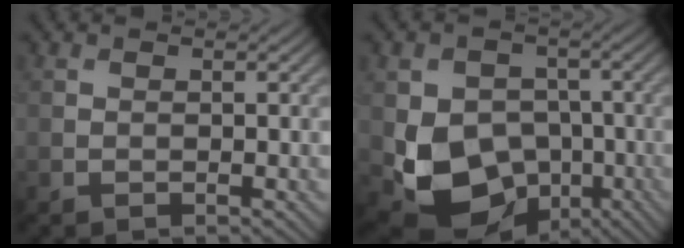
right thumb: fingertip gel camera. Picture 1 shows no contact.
{"total": 11.4, "force": [-3.4, 8.9, 6.2], "torque": [-0.119, -0.031, -0.065]}